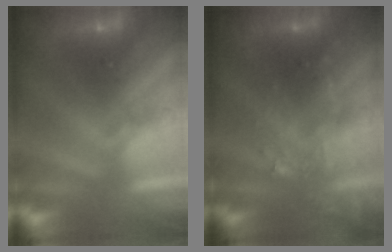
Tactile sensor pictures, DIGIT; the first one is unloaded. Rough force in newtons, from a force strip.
{"total": 7.8}